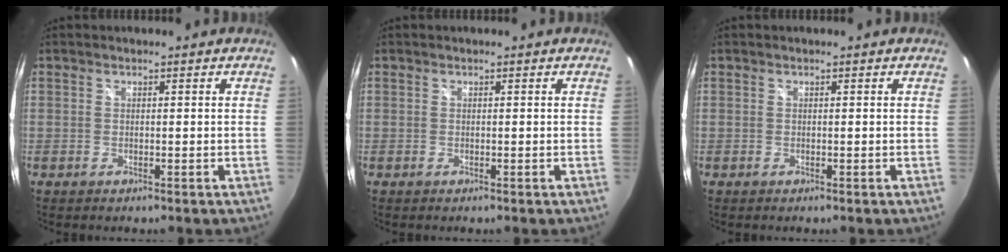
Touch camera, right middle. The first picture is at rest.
{"total": 0.0}
{"total": 0.0}